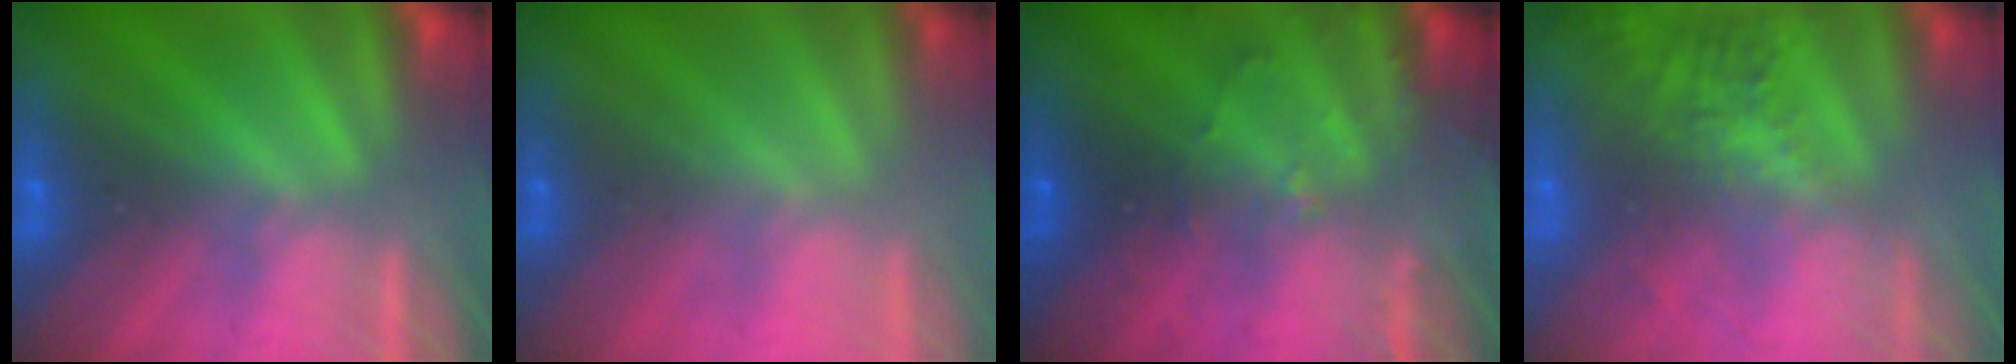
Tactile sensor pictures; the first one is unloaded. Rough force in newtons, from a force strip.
{"total": 2.2}
{"total": 7.8}
{"total": 8.3}